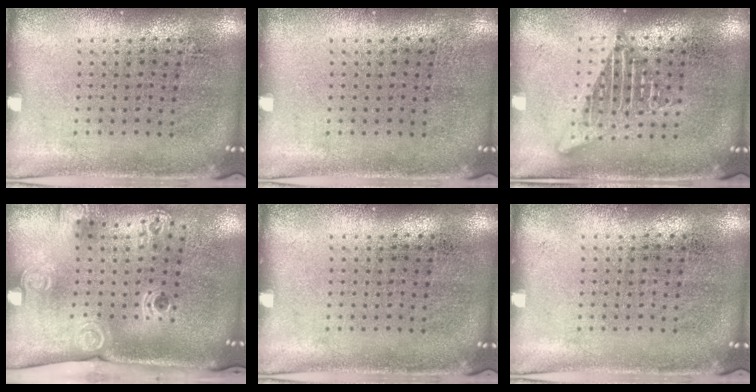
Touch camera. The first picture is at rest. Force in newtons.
{"total": 0.0}
{"total": 2.7, "press": 2.7, "slide": 0.3}
{"total": 2.3, "press": 1.6, "slide": 1.6}
{"total": 0.0}
{"total": 0.0}